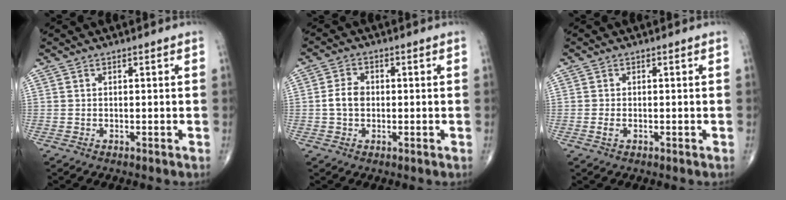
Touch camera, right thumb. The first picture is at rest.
{"total": 4.1, "force": [-0.2, 3.0, 2.8], "torque": [-0.051, 0.011, -0.009]}
{"total": 1.3, "force": [-0.4, 0.8, 1.0], "torque": [-0.025, 0.000, -0.007]}